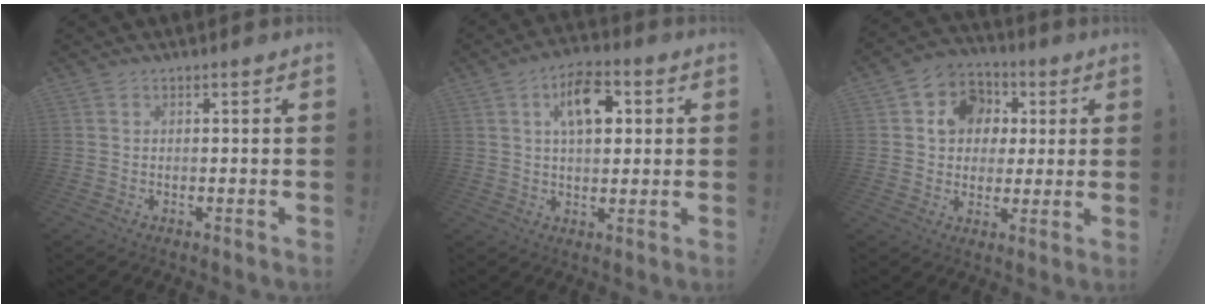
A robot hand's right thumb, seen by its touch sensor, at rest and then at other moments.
{"total": 12.1, "force": [3.9, 6.9, 9.2], "torque": [-0.131, 0.004, 0.065]}
{"total": 11.9, "force": [2.7, 10.7, 4.5], "torque": [-0.065, -0.004, 0.060]}